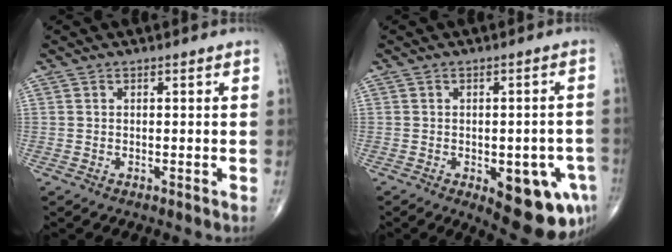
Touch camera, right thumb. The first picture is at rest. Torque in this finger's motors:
{"motor_torque": [1.86, 1.54, 0.50, -0.68, 0.27]}